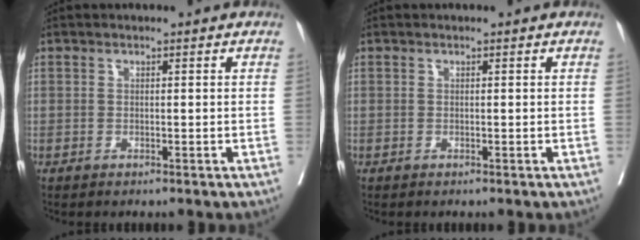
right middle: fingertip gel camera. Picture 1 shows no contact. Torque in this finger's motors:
{"motor_torque": [-0.04, 0.02, -0.02, 0.00]}